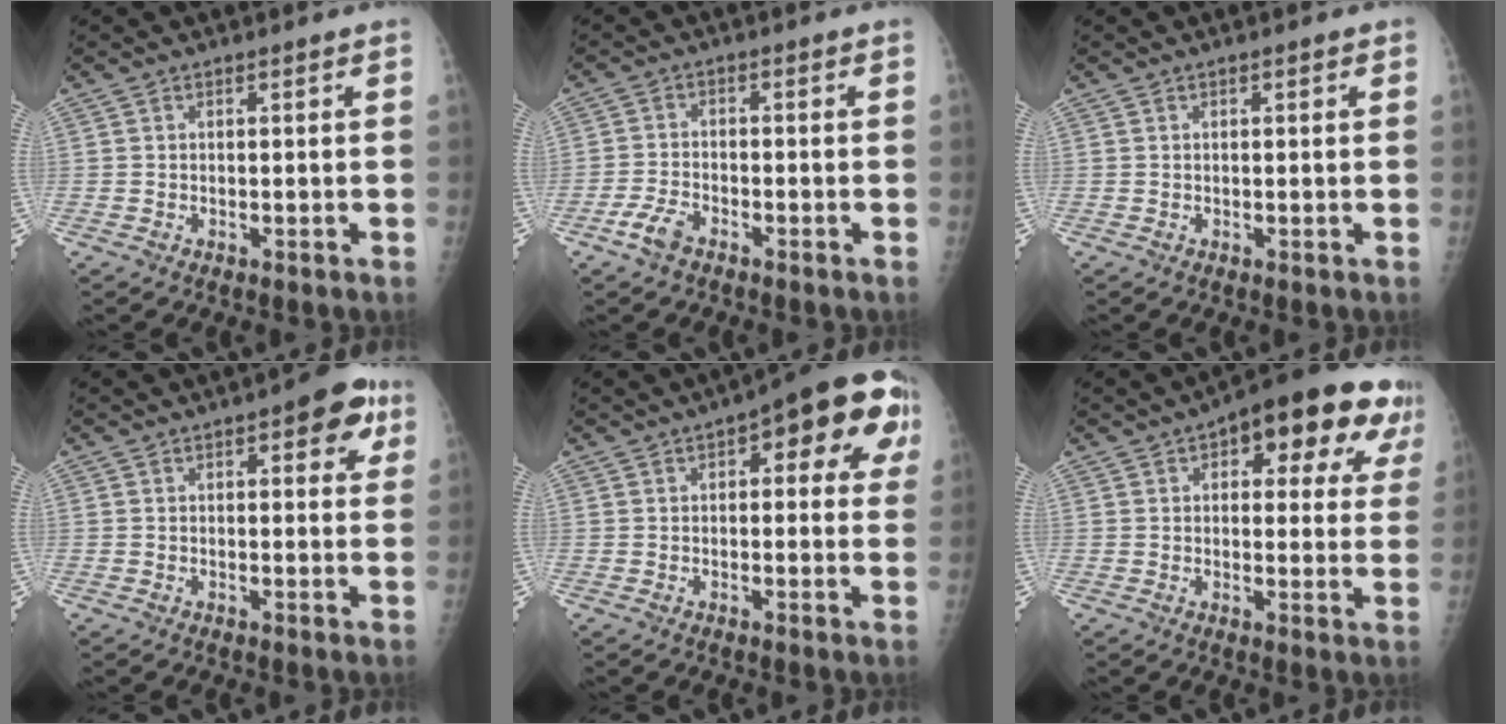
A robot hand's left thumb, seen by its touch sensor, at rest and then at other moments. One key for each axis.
{"total": 4.0, "fx": -2.8, "fy": 1.9, "fz": 2.1, "tx": -0.049, "ty": 0.010, "tz": -0.056}
{"total": 0.9, "fx": 0.4, "fy": 0.3, "fz": 0.7, "tx": -0.010, "ty": 0.002, "tz": 0.003}
{"total": 7.2, "fx": 3.2, "fy": 3.1, "fz": 5.6, "tx": -0.035, "ty": -0.005, "tz": 0.029}
{"total": 16.0, "fx": 5.7, "fy": 6.6, "fz": 13.4, "tx": -0.124, "ty": 0.012, "tz": 0.056}
{"total": 19.6, "fx": 9.3, "fy": 8.6, "fz": 15.1, "tx": -0.160, "ty": 0.008, "tz": 0.116}